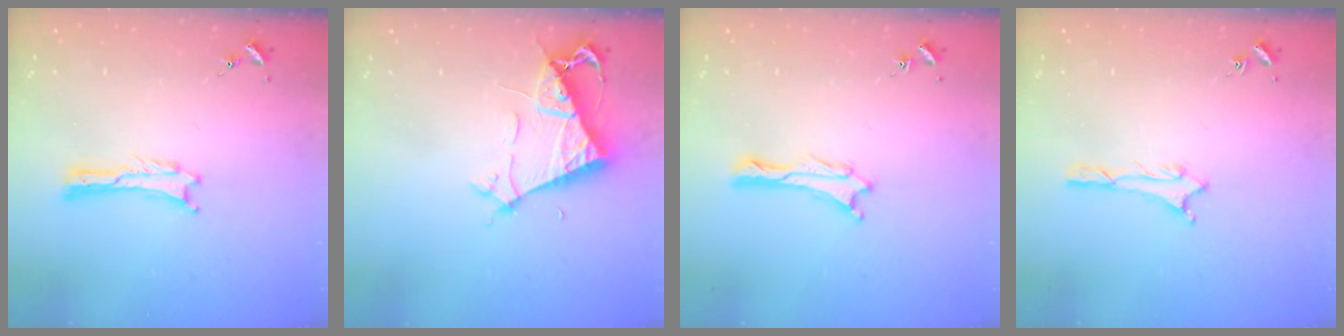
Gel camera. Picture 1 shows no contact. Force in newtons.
{"total": 6.4, "press": 6.4, "slide": 0.5}
{"total": 1.0, "press": 0.9, "slide": 0.1}
{"total": 1.0, "press": 1.0, "slide": 0.1}